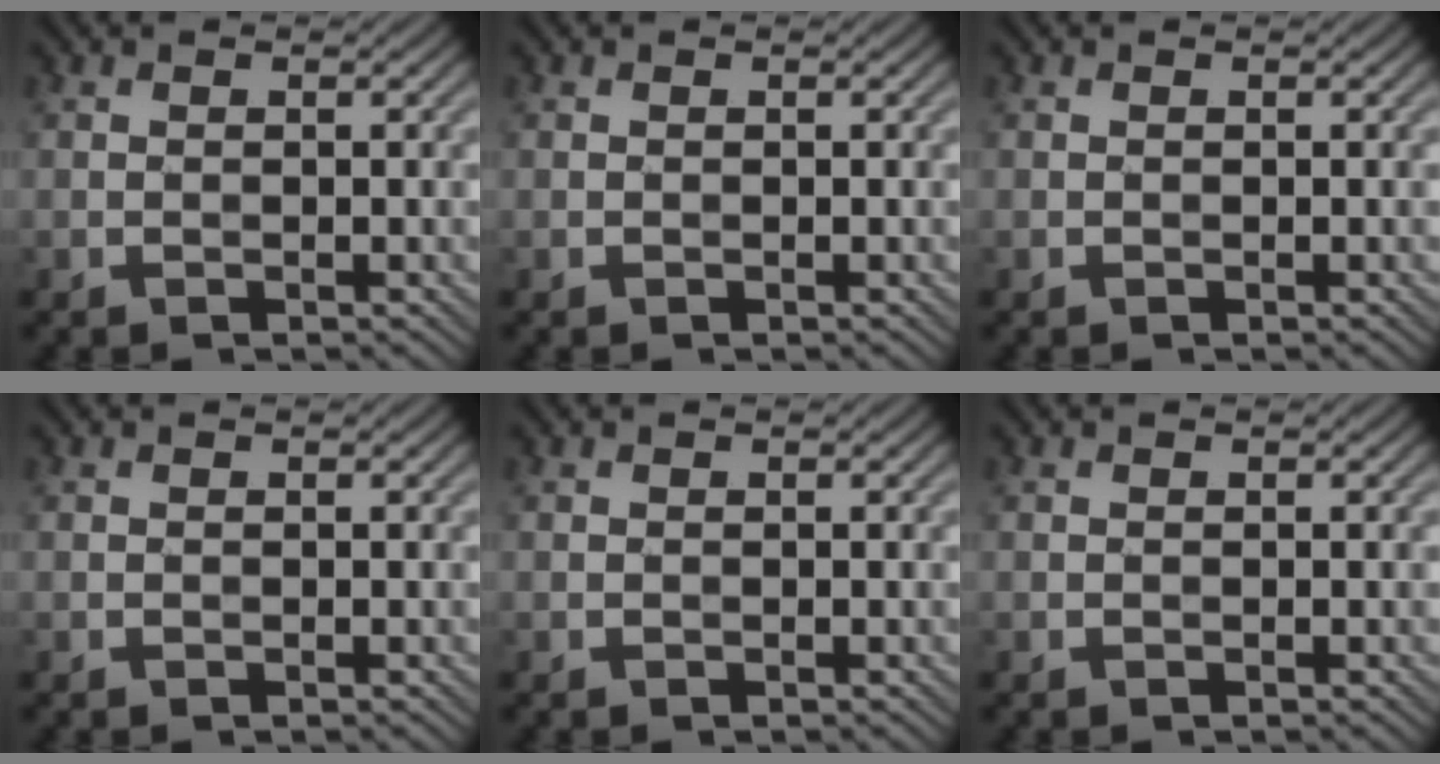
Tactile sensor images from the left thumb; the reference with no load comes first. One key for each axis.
{"total": 0.0}
{"total": 0.0}
{"total": 0.0}
{"total": 0.0}
{"total": 0.0}